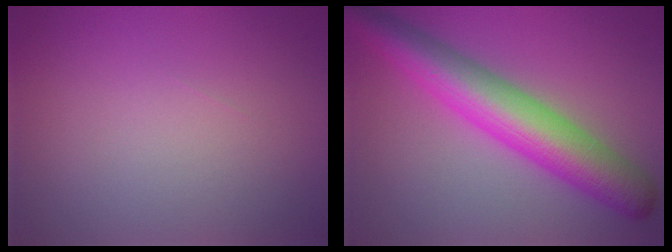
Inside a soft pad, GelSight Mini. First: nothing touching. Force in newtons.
{"total": 8.1, "press": 8.1, "slide": 0.1}